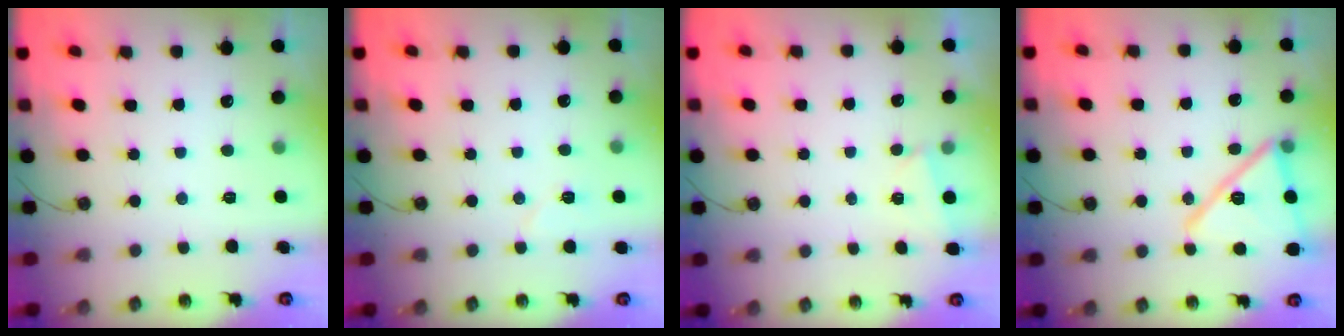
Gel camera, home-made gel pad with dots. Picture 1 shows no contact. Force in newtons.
{"total": 5.7, "press": 5.4, "slide": 1.8}
{"total": 2.6, "press": 1.3, "slide": 2.2}
{"total": 16.3, "press": 15.7, "slide": 4.2}